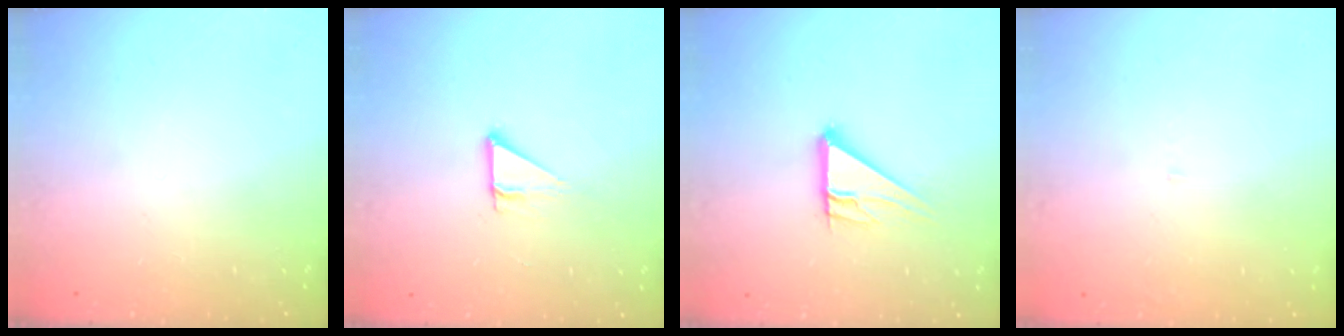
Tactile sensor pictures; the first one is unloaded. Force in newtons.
{"total": 3.1, "press": 3.1, "slide": 0.2}
{"total": 10.2, "press": 10.2, "slide": 1.0}
{"total": 3.0, "press": 3.0, "slide": 0.2}